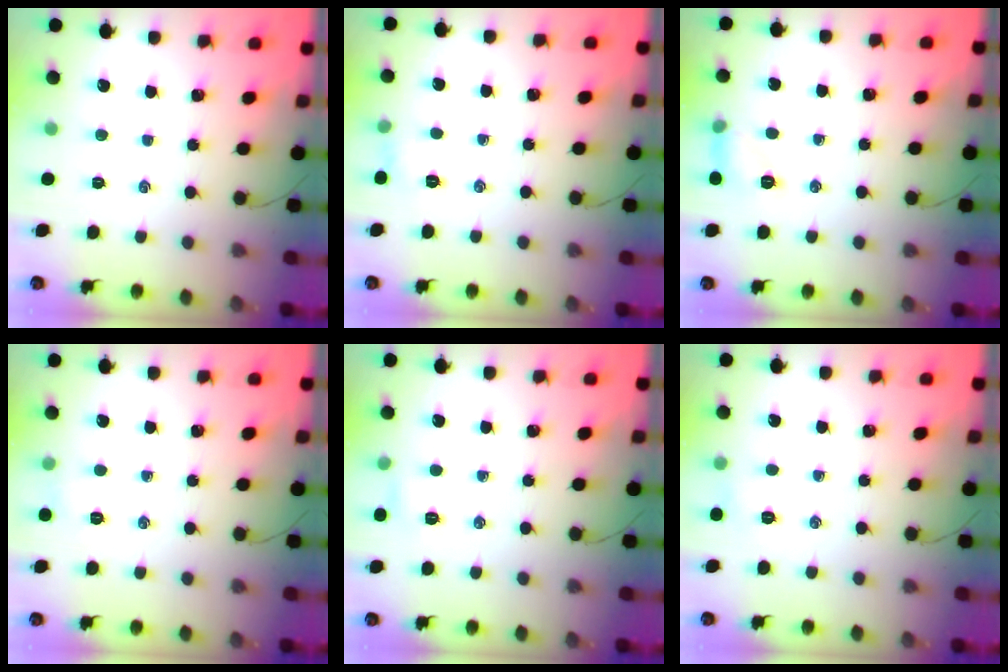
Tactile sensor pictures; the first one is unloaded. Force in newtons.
{"total": 5.0, "press": 4.7, "slide": 1.5}
{"total": 7.8, "press": 7.8, "slide": 0.5}
{"total": 3.7, "press": 3.6, "slide": 1.0}
{"total": 5.5, "press": 5.4, "slide": 1.2}
{"total": 5.2, "press": 5.0, "slide": 1.4}